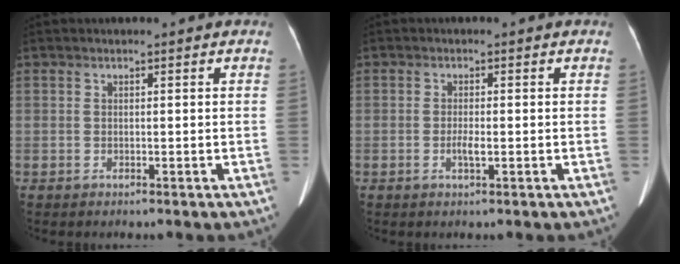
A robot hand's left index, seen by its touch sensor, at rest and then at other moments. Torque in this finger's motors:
{"motor_torque": [0.07, 0.09, 0.03, 0.00]}